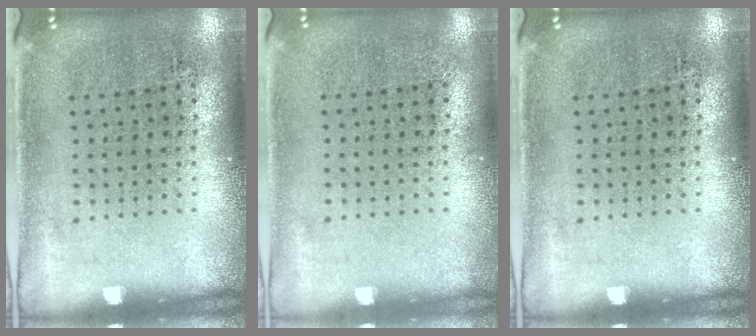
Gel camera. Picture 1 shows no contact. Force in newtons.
{"total": 0.0}
{"total": 0.0}